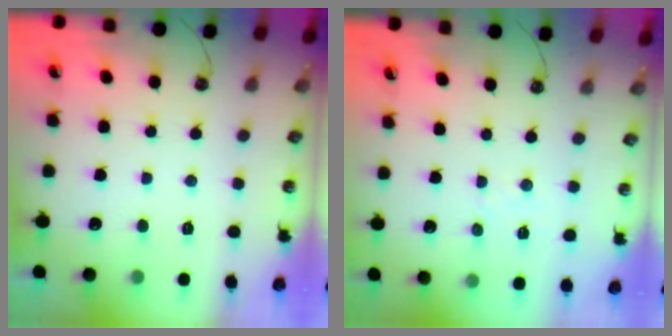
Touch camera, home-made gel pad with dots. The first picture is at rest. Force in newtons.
{"total": 2.5, "press": 2.4, "slide": 0.4}